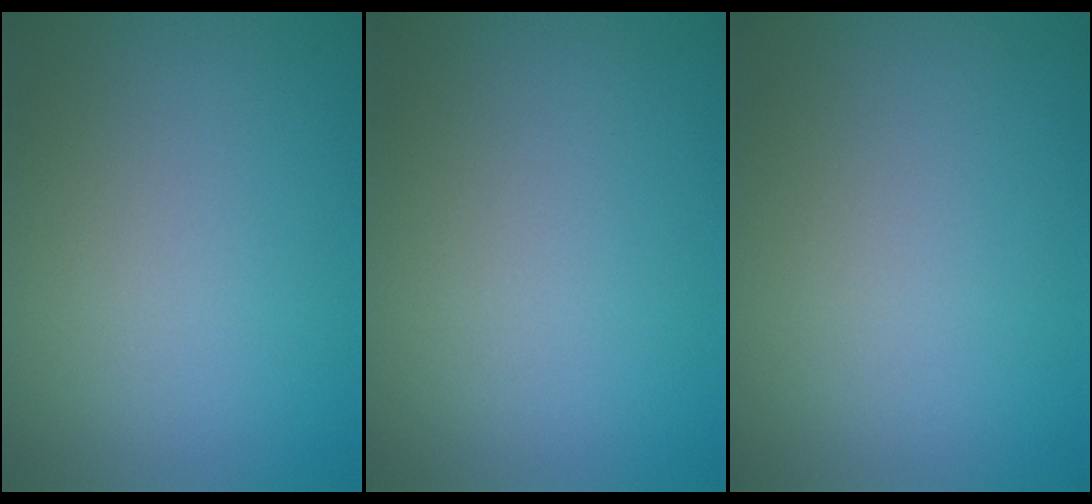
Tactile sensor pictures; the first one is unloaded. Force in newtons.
{"total": 0.0}
{"total": 0.0}